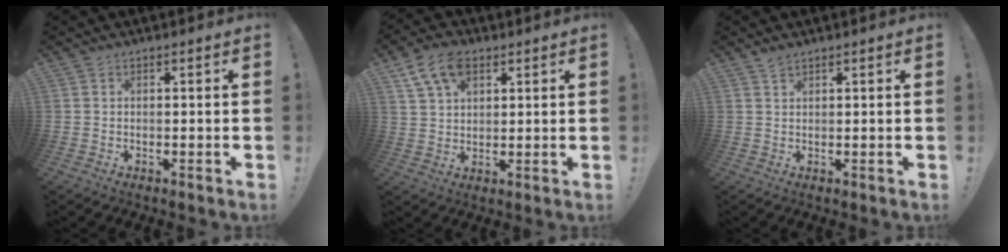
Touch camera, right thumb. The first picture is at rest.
{"total": 10.0, "force": [5.2, 6.1, 5.9], "torque": [-0.105, -0.008, 0.100]}
{"total": 1.6, "force": [1.4, 0.6, 0.6], "torque": [-0.007, -0.004, 0.025]}